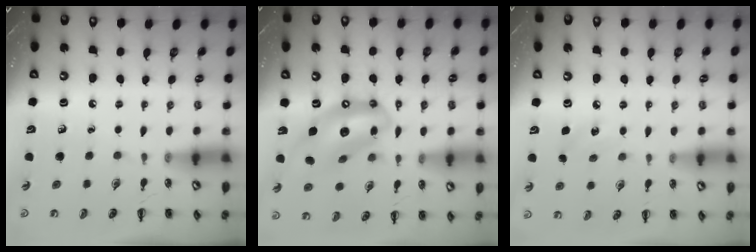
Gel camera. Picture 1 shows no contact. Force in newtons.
{"total": 14.4, "press": 13.9, "slide": 4.0}
{"total": 7.1, "press": 6.7, "slide": 2.1}